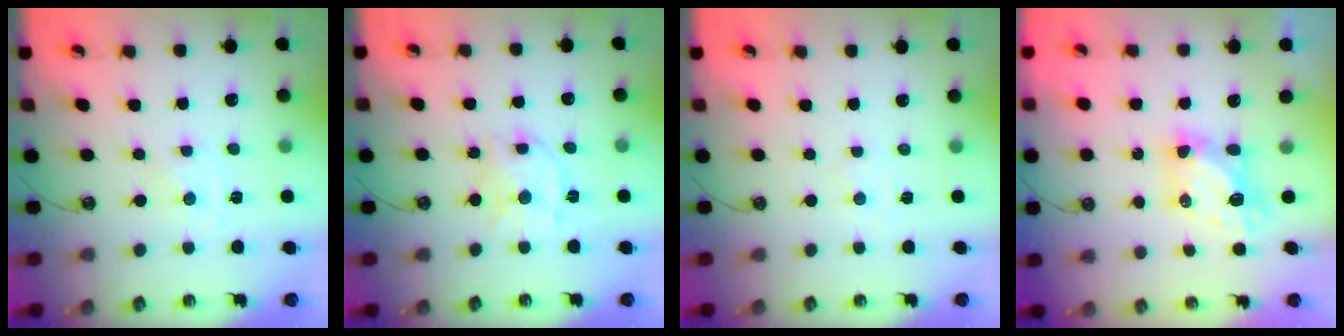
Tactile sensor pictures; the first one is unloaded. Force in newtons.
{"total": 10.7, "press": 10.7, "slide": 1.0}
{"total": 1.4, "press": 1.4, "slide": 0.4}
{"total": 6.0, "press": 6.0, "slide": 0.1}